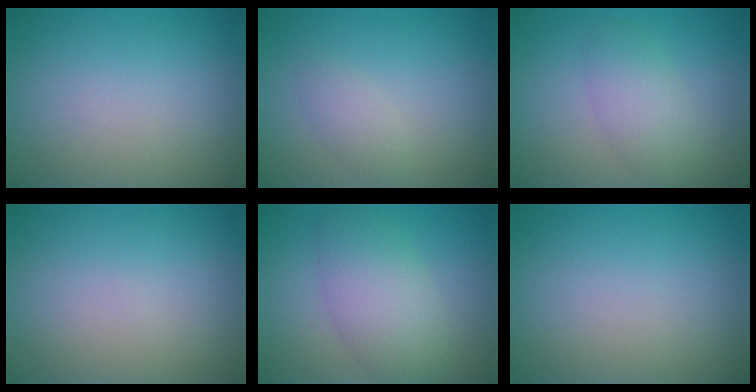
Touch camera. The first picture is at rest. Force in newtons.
{"total": 1.5, "press": 1.5, "slide": 0.1}
{"total": 3.0, "press": 3.0, "slide": 0.2}
{"total": 0.0}
{"total": 5.1, "press": 5.1, "slide": 0.2}
{"total": 0.0}